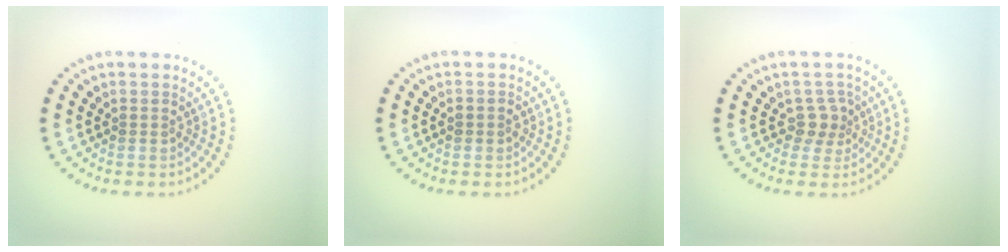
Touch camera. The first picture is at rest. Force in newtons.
{"total": 0.9, "press": 0.9, "slide": 0.1}
{"total": 2.1, "press": 1.6, "slide": 1.3}